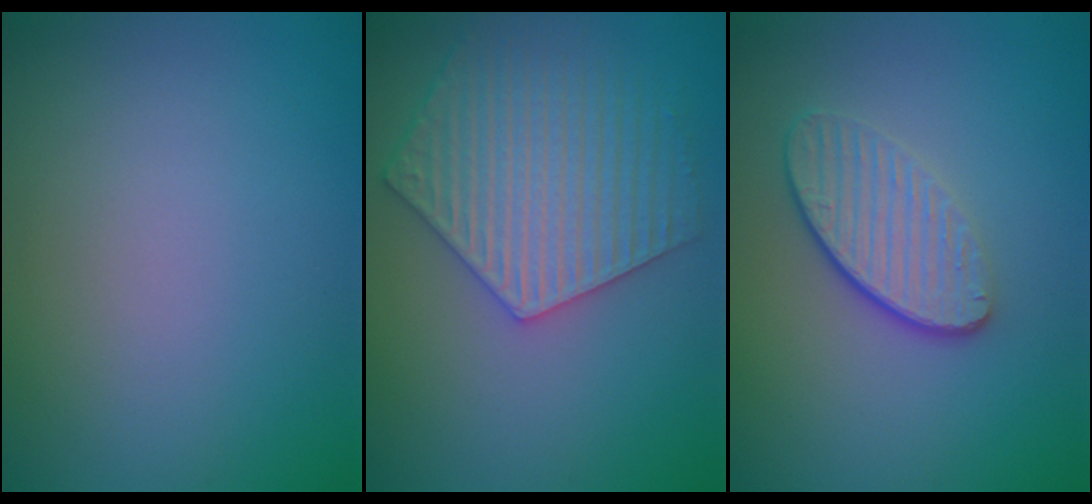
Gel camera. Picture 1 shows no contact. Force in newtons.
{"total": 5.6, "press": 5.0, "slide": 2.6}
{"total": 3.7, "press": 2.9, "slide": 2.3}